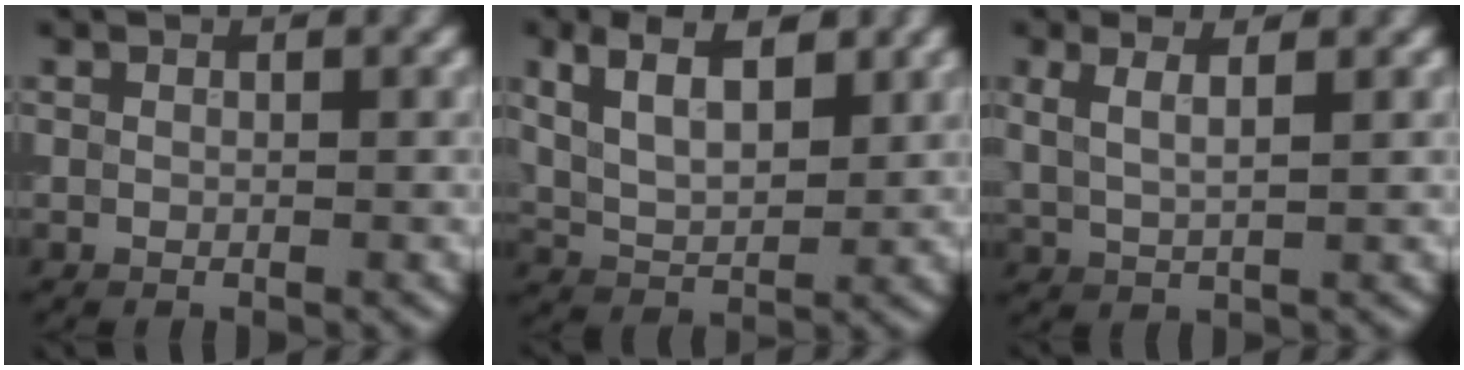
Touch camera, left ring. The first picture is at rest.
{"total": 6.1, "force": [2.8, 3.1, 4.4], "torque": [-0.085, 0.009, 0.042]}
{"total": 2.9, "force": [1.5, 0.9, 2.3], "torque": [-0.036, 0.002, 0.025]}